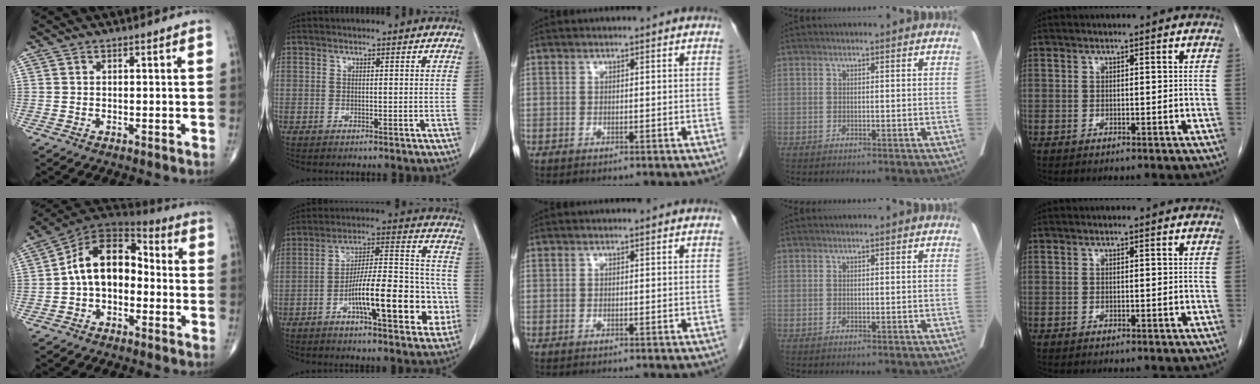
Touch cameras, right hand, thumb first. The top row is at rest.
{"thumb": {"total": 13.4, "force": [-1.1, 8.9, 9.9], "torque": [-0.138, 0.047, -0.035]}, "index": {"total": 16.9, "force": [-5.5, 4.3, 15.4], "torque": [-0.238, 0.025, -0.082]}}